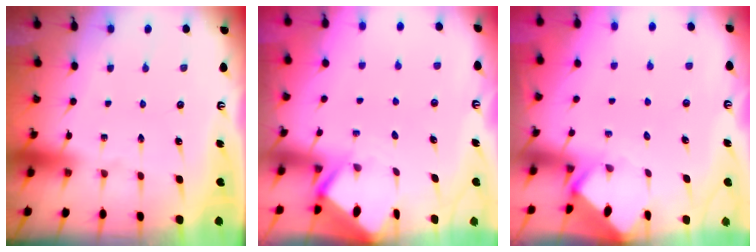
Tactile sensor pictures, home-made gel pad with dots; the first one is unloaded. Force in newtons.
{"total": 3.3, "press": 3.3, "slide": 0.3}
{"total": 3.4, "press": 3.4, "slide": 0.1}